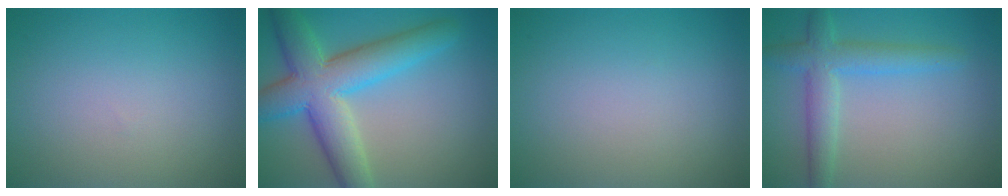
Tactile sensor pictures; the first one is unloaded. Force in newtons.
{"total": 8.6, "press": 8.6, "slide": 0.4}
{"total": 0.0}
{"total": 4.1, "press": 4.1, "slide": 0.3}